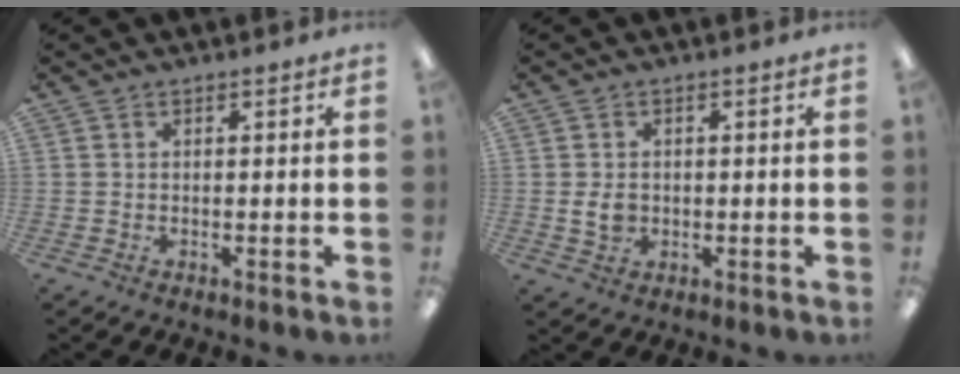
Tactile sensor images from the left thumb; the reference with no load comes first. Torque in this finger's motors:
{"motor_torque": [-0.34, 0.41, 0.43, -0.49, 0.03]}